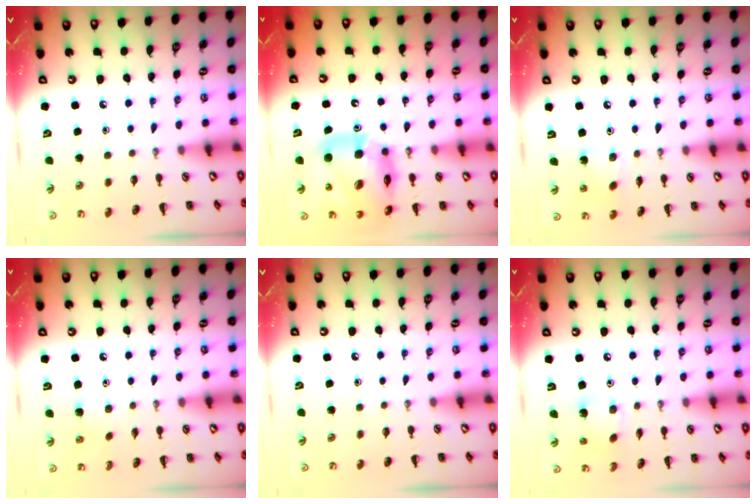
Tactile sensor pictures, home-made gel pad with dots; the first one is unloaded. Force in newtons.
{"total": 16.7, "press": 16.0, "slide": 4.7}
{"total": 3.9, "press": 3.8, "slide": 1.0}
{"total": 4.1, "press": 3.9, "slide": 1.4}
{"total": 0.0}
{"total": 2.8, "press": 2.8, "slide": 0.5}